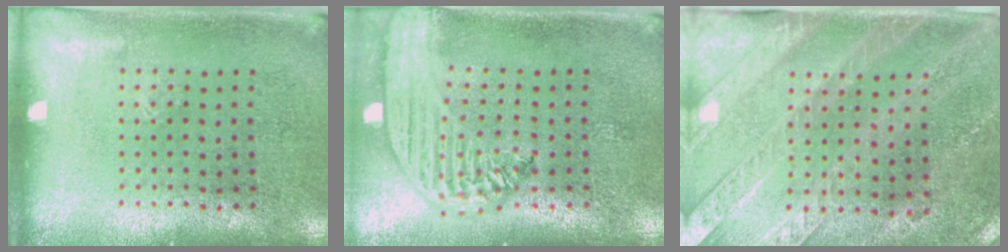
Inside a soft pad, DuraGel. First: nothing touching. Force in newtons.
{"total": 2.8, "press": 2.3, "slide": 1.6}
{"total": 2.8, "press": 2.6, "slide": 1.0}